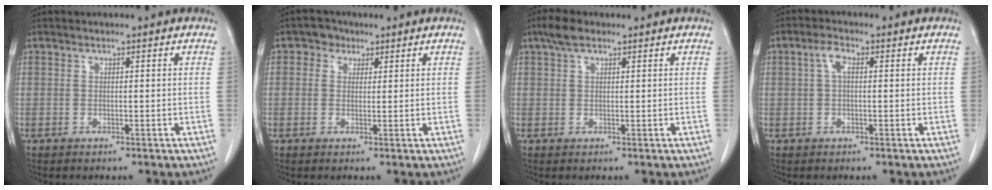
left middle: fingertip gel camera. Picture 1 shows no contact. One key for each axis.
{"total": 2.4, "fx": 1.3, "fy": 2.0, "fz": 0.7, "tx": -0.011, "ty": 0.004, "tz": 0.015}
{"total": 3.0, "fx": 2.0, "fy": 1.2, "fz": 1.8, "tx": -0.040, "ty": 0.014, "tz": 0.038}
{"total": 2.5, "fx": 0.4, "fy": 1.0, "fz": 2.2, "tx": -0.045, "ty": 0.010, "tz": 0.009}